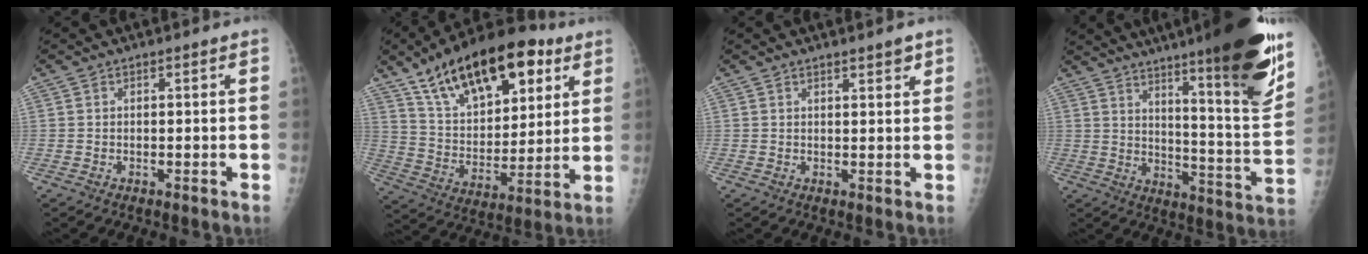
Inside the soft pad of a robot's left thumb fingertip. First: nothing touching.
{"total": 24.5, "force": [13.7, 11.9, 16.4], "torque": [-0.235, -0.030, 0.235]}
{"total": 2.2, "force": [1.7, 0.5, 1.4], "torque": [-0.014, -0.010, 0.024]}
{"total": 25.5, "force": [16.2, 2.6, 19.5], "torque": [-0.259, -0.077, 0.236]}